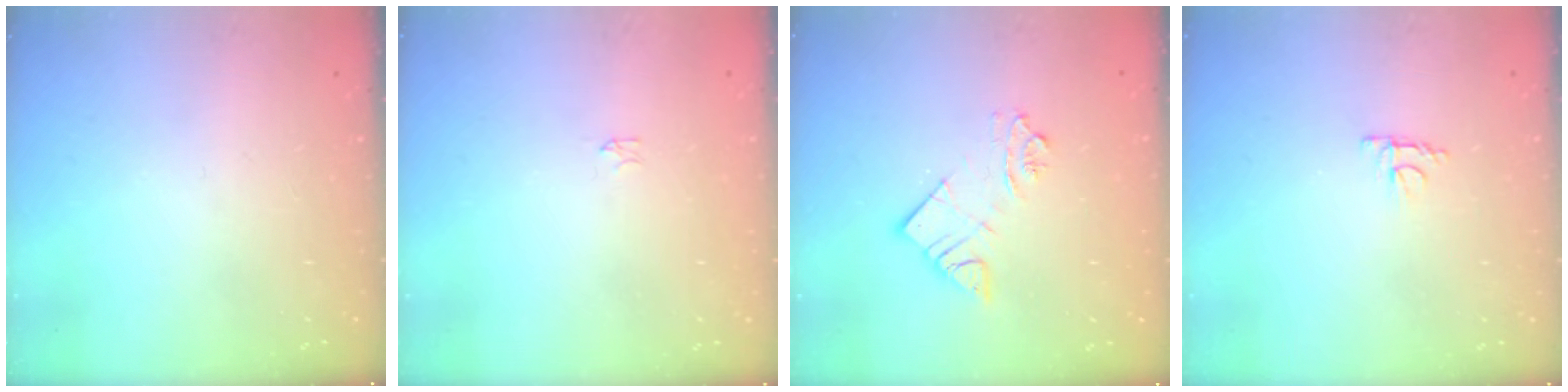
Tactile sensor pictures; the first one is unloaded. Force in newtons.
{"total": 0.0}
{"total": 6.1, "press": 6.1, "slide": 0.4}
{"total": 4.1, "press": 4.0, "slide": 0.7}